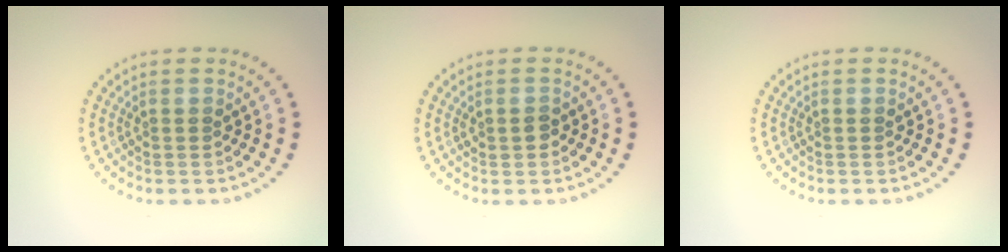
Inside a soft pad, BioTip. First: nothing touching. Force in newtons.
{"total": 1.2, "press": 1.2, "slide": 0.1}
{"total": 0.0}